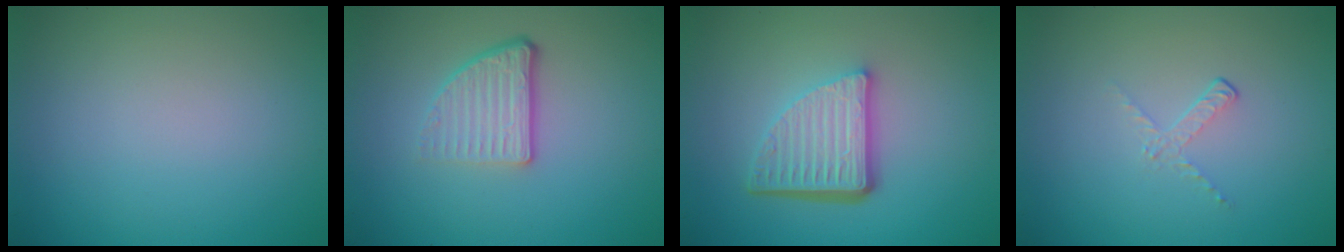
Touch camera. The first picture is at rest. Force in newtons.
{"total": 3.8, "press": 2.5, "slide": 2.9}
{"total": 5.7, "press": 3.8, "slide": 4.2}
{"total": 1.1, "press": 0.4, "slide": 1.1}